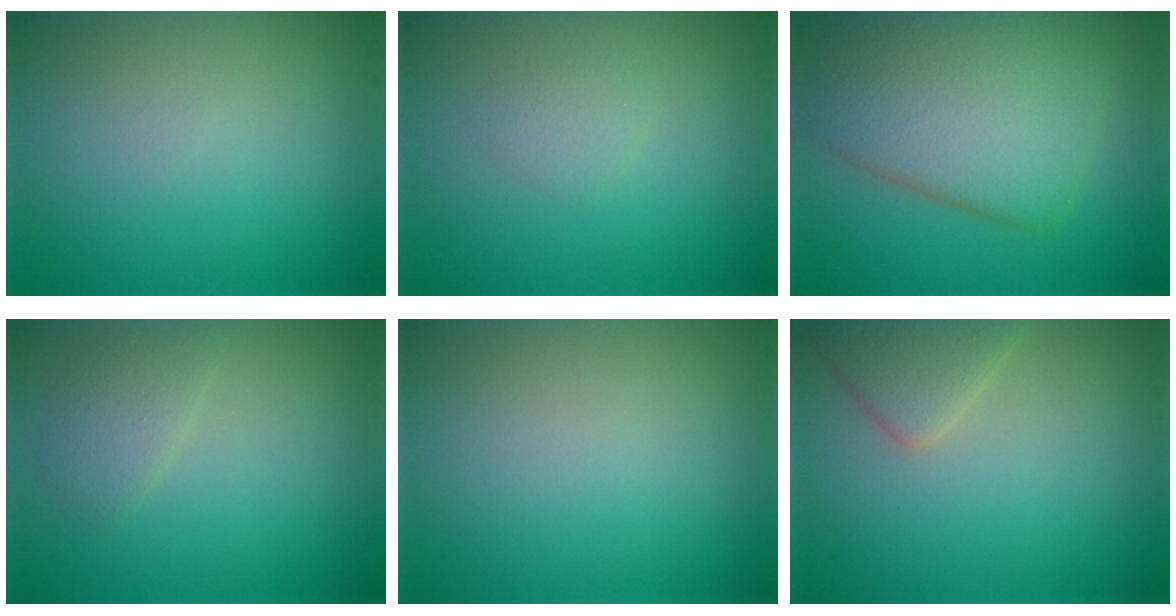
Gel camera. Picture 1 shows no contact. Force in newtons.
{"total": 1.1, "press": 1.1, "slide": 0.0}
{"total": 8.9, "press": 8.9, "slide": 0.5}
{"total": 1.8, "press": 1.8, "slide": 0.2}
{"total": 0.0}
{"total": 2.6, "press": 2.6, "slide": 0.1}